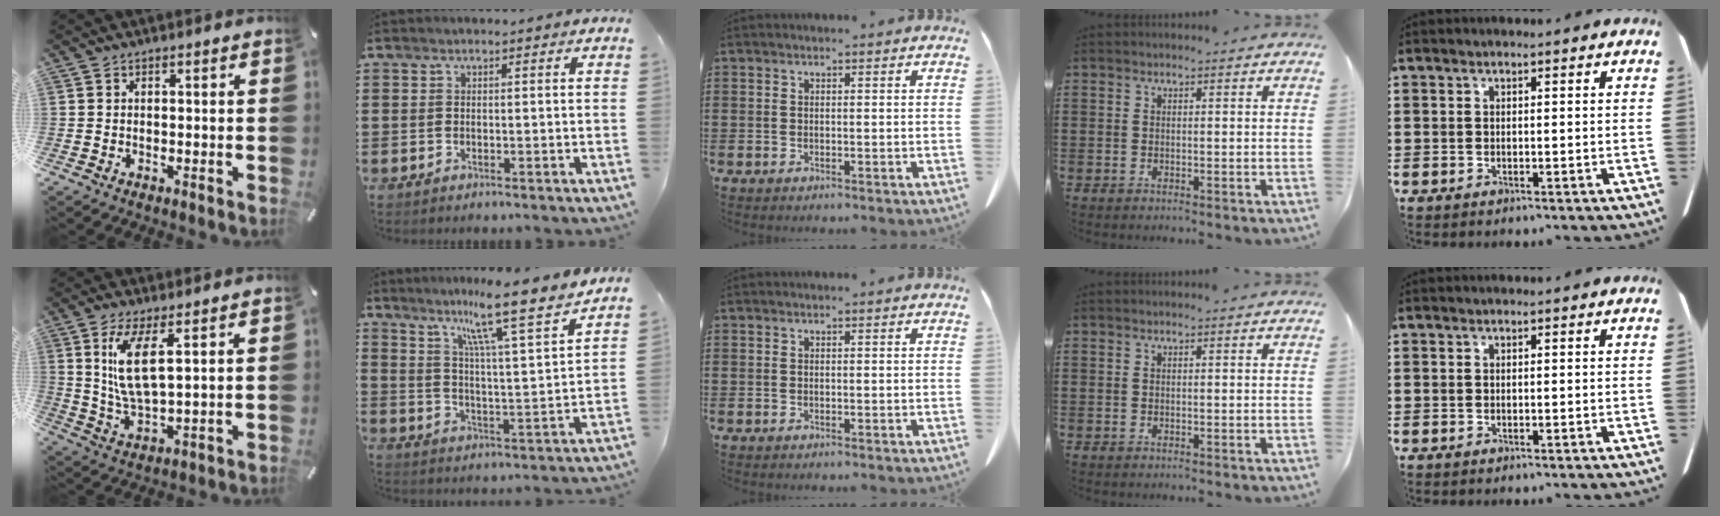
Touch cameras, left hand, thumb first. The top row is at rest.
{"thumb": {"total": 10.0, "force": [3.8, 3.3, 8.7], "torque": [-0.180, -0.005, 0.065]}, "index": {"total": 9.8, "force": [7.9, -1.0, 5.6], "torque": [-0.119, -0.051, 0.124]}}